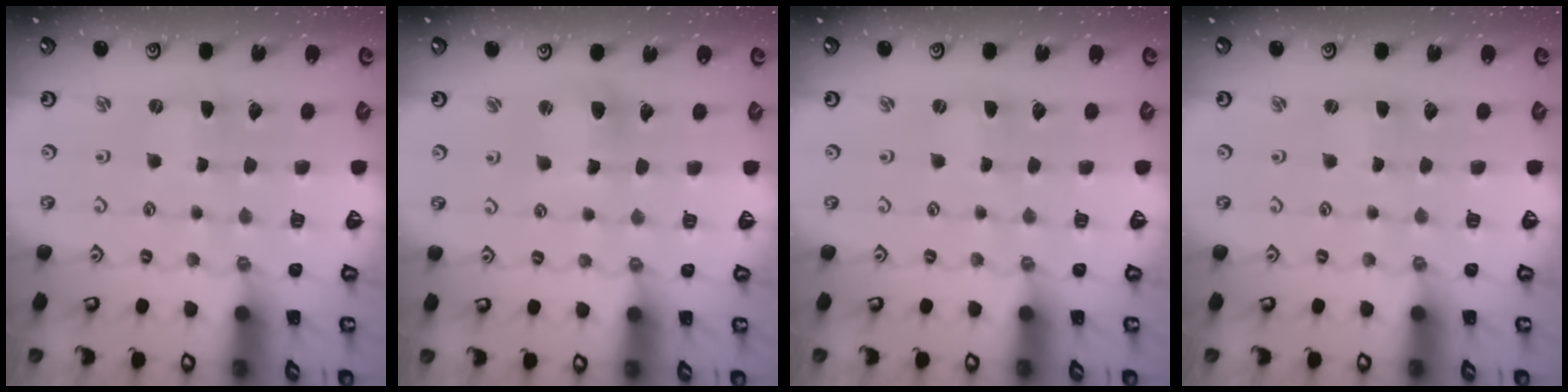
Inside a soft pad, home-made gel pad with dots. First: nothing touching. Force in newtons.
{"total": 5.4, "press": 5.3, "slide": 0.8}
{"total": 0.0}
{"total": 0.0}